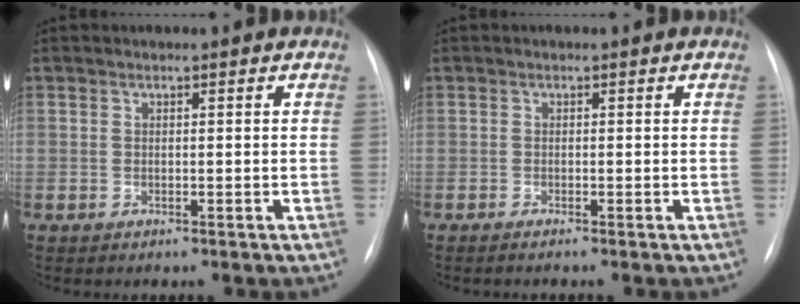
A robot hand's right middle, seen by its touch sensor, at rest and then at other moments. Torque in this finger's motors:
{"motor_torque": [0.75, -1.10, 0.10, 0.00]}